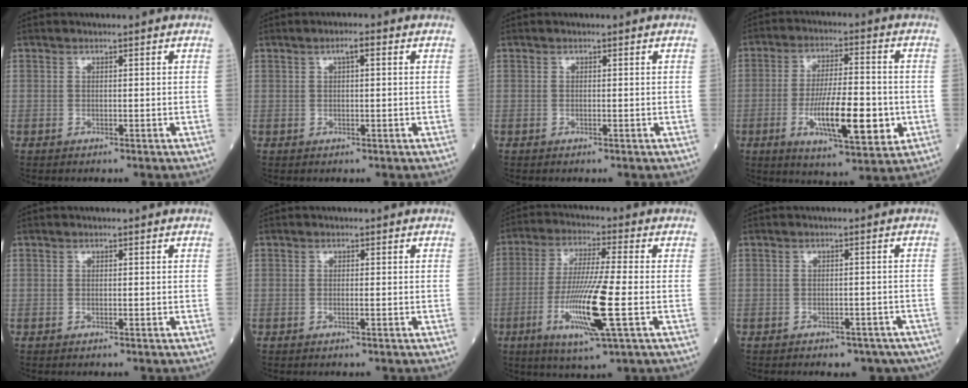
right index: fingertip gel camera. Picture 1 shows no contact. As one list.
[{"total": 2.4, "force": [0.9, 0.8, 2.1], "torque": [-0.048, 0.011, 0.019]}, {"total": 0.0}, {"total": 14.1, "force": [-3.4, 3.6, 13.2], "torque": [-0.233, -0.009, -0.053]}, {"total": 0.0}, {"total": 0.8, "force": [-0.2, 0.3, 0.7], "torque": [-0.022, -0.001, -0.003]}, {"total": 13.9, "force": [-3.9, 0.6, 13.3], "torque": [-0.269, -0.023, -0.074]}, {"total": 10.6, "force": [-7.6, 5.5, 4.9], "torque": [-0.079, 0.015, -0.087]}]